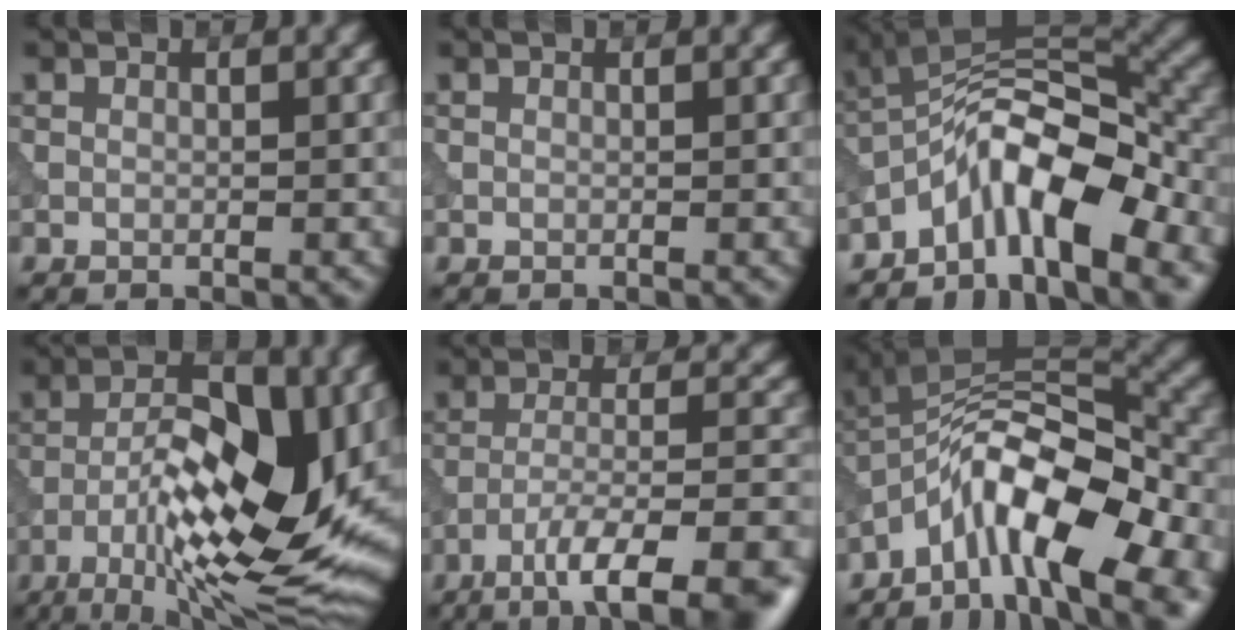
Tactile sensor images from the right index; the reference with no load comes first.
{"total": 0.0}
{"total": 9.2, "force": [-5.5, 2.6, 6.9], "torque": [-0.109, 0.015, -0.110]}
{"total": 15.7, "force": [-4.8, 5.4, 13.9], "torque": [-0.211, 0.013, -0.081]}
{"total": 11.9, "force": [-8.4, 2.7, 8.0], "torque": [-0.124, -0.007, -0.118]}
{"total": 13.5, "force": [-7.2, 5.0, 10.2], "torque": [-0.163, 0.013, -0.125]}